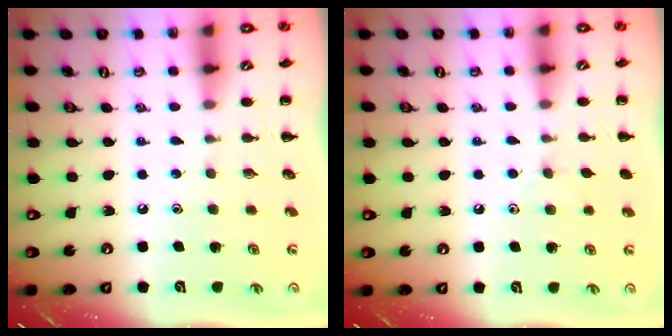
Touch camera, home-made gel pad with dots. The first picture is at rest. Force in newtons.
{"total": 3.2, "press": 3.0, "slide": 1.3}